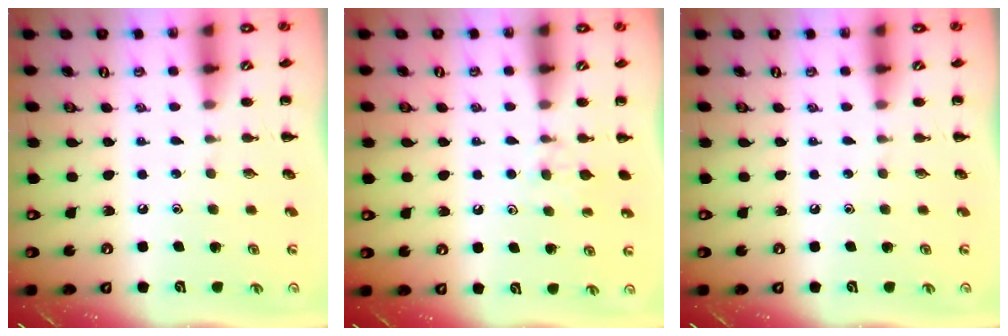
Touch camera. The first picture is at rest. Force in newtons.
{"total": 5.6, "press": 5.4, "slide": 1.4}
{"total": 0.0}